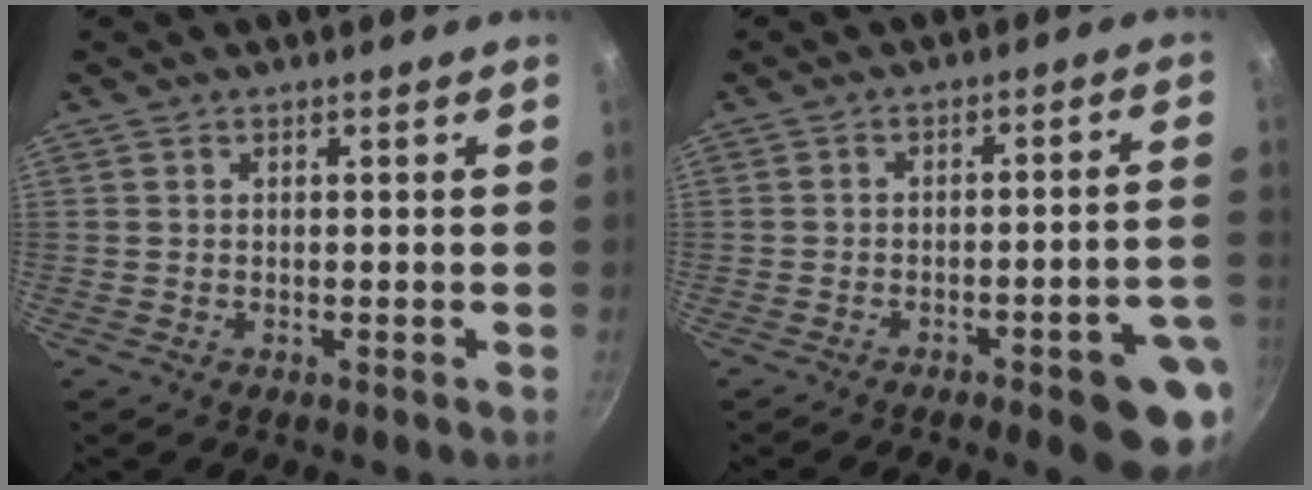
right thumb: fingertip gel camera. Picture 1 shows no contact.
{"total": 12.2, "force": [-5.9, 2.5, 10.3], "torque": [-0.095, 0.042, -0.069]}